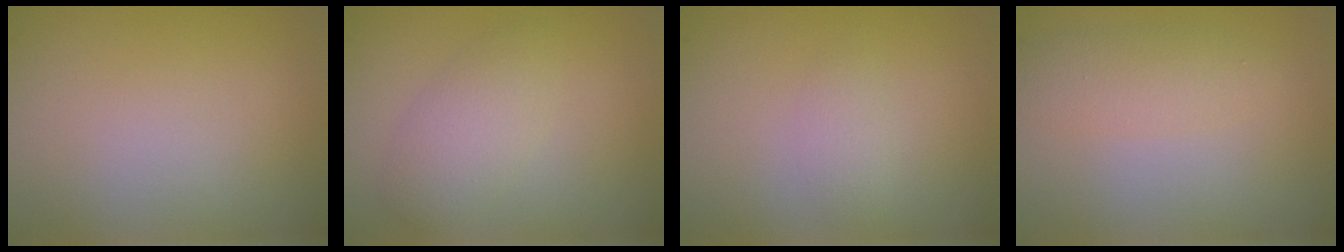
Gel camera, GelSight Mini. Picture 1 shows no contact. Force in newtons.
{"total": 2.9, "press": 2.9, "slide": 0.2}
{"total": 1.2, "press": 1.2, "slide": 0.0}
{"total": 2.3, "press": 2.3, "slide": 0.1}